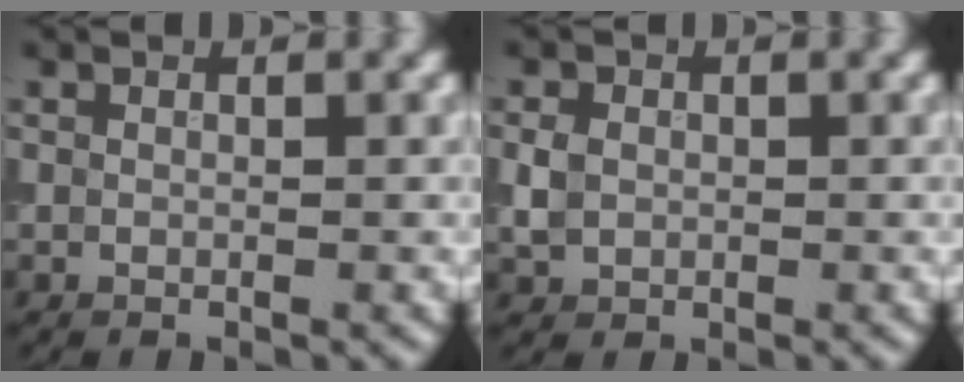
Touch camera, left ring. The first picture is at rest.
{"total": 2.0, "force": [0.1, 1.7, 1.1], "torque": [-0.020, 0.000, -0.002]}